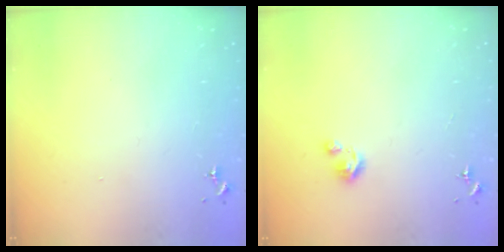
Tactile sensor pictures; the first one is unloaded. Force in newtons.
{"total": 2.5, "press": 2.5, "slide": 0.3}